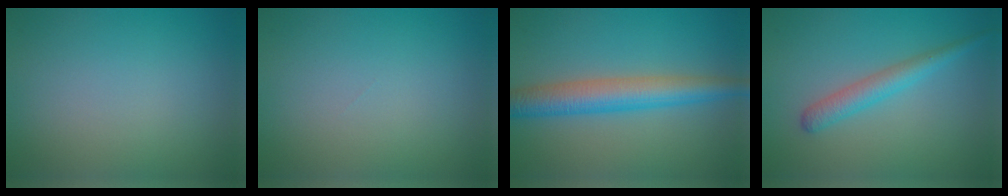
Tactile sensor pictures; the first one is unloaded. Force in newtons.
{"total": 0.0}
{"total": 5.6, "press": 5.6, "slide": 0.1}
{"total": 2.7, "press": 2.7, "slide": 0.0}